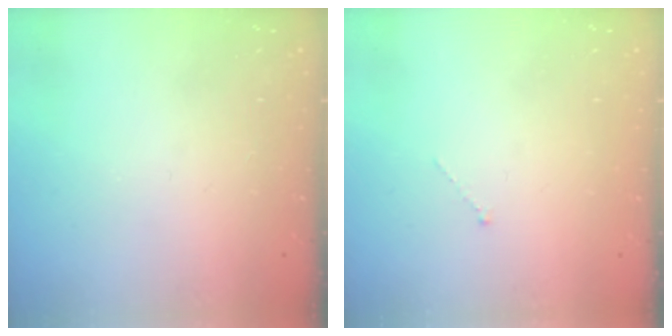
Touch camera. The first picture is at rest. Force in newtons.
{"total": 0.0}